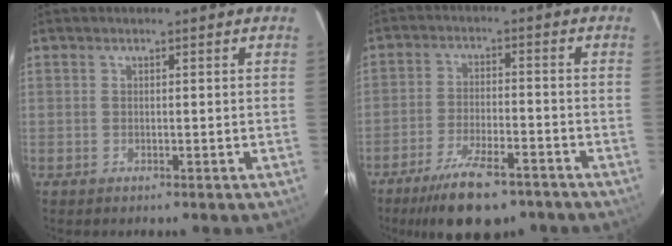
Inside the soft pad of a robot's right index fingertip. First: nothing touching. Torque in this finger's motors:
{"motor_torque": [1.05, -1.09, 0.56, 0.12]}